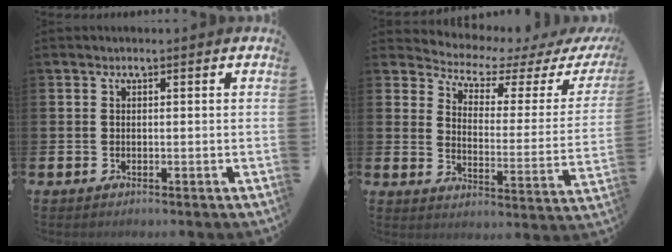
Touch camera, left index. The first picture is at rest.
{"total": 4.2, "force": [3.6, 1.6, 1.5], "torque": [-0.055, -0.030, 0.052]}